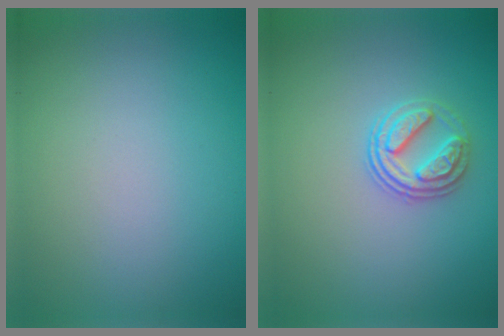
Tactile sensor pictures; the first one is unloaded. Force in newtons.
{"total": 2.7, "press": 2.5, "slide": 1.0}